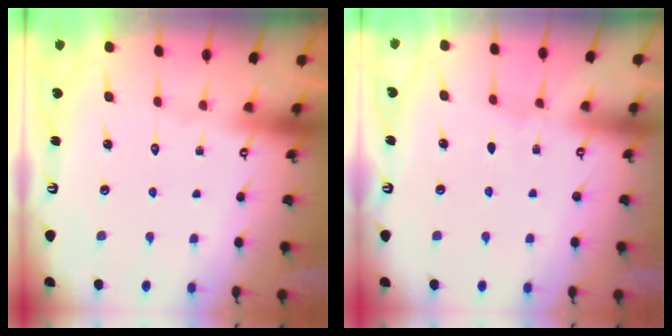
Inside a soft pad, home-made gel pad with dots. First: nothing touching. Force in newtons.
{"total": 2.1, "press": 2.1, "slide": 0.3}